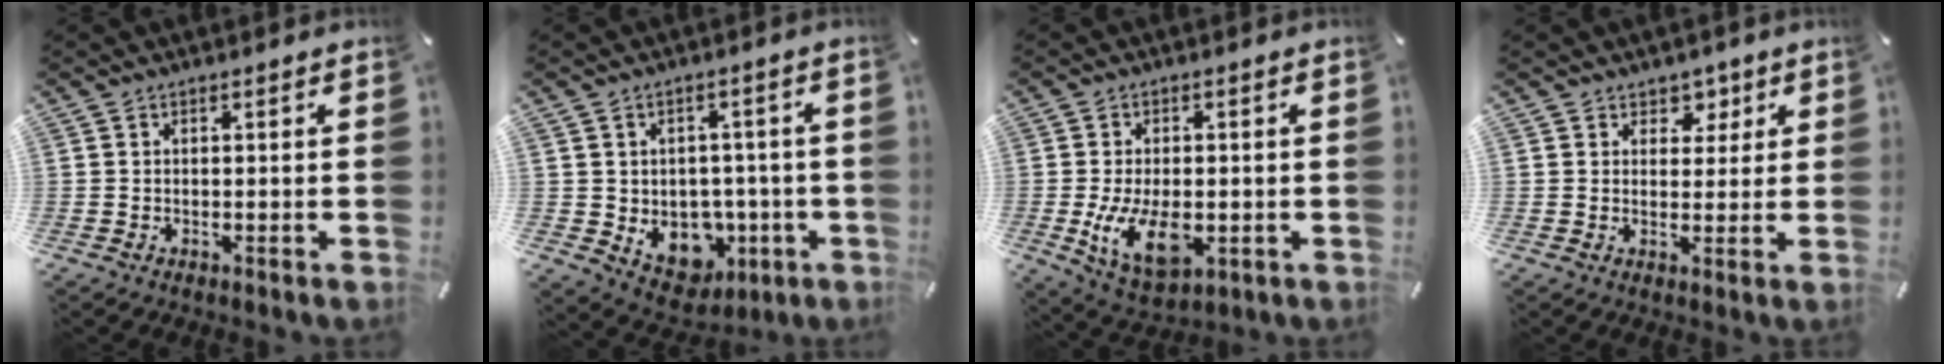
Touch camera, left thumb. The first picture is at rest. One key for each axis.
{"total": 9.1, "fx": -1.2, "fy": 8.2, "fz": 3.8, "tx": -0.054, "ty": -0.013, "tz": -0.010}
{"total": 11.7, "fx": -2.0, "fy": 6.8, "fz": 9.2, "tx": -0.183, "ty": -0.012, "tz": -0.031}
{"total": 2.9, "fx": 1.3, "fy": 2.4, "fz": 0.7, "tx": 0.013, "ty": -0.006, "tz": 0.015}